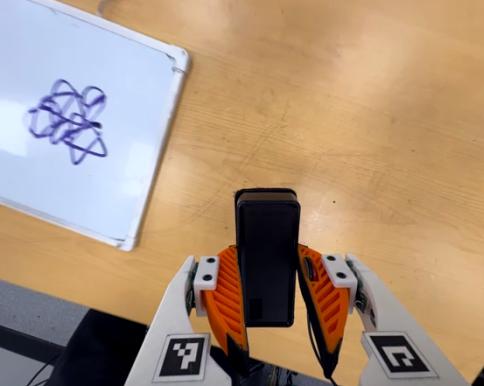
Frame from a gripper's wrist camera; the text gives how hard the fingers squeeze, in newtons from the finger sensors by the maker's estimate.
{"total": 4.2, "left": 2.9, "right": 5.6}